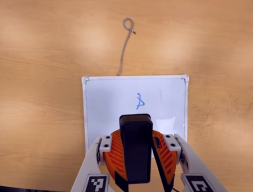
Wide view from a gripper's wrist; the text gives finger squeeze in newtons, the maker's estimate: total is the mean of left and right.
{"total": 9.8, "left": 10.2, "right": 9.5}